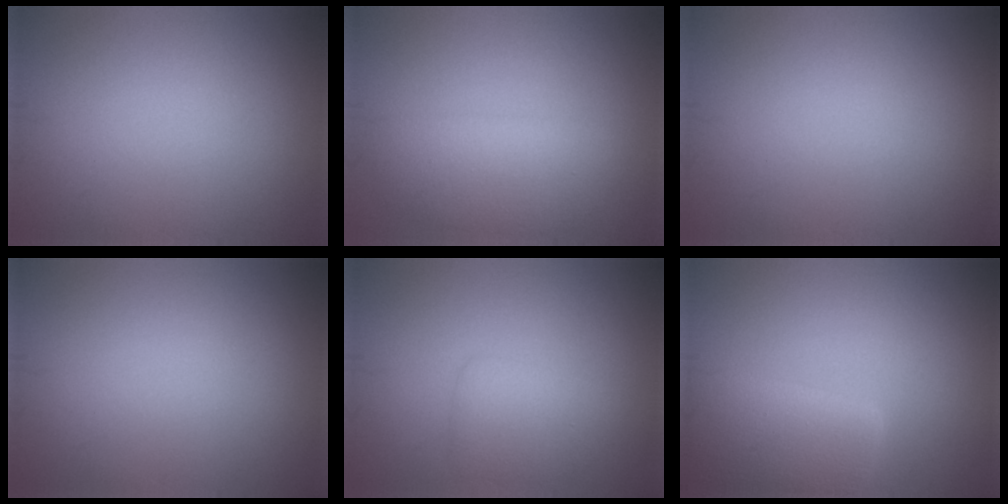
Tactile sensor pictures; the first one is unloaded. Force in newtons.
{"total": 4.0, "press": 4.0, "slide": 0.4}
{"total": 0.0}
{"total": 0.0}
{"total": 2.5, "press": 2.5, "slide": 0.2}
{"total": 6.9, "press": 6.9, "slide": 0.4}